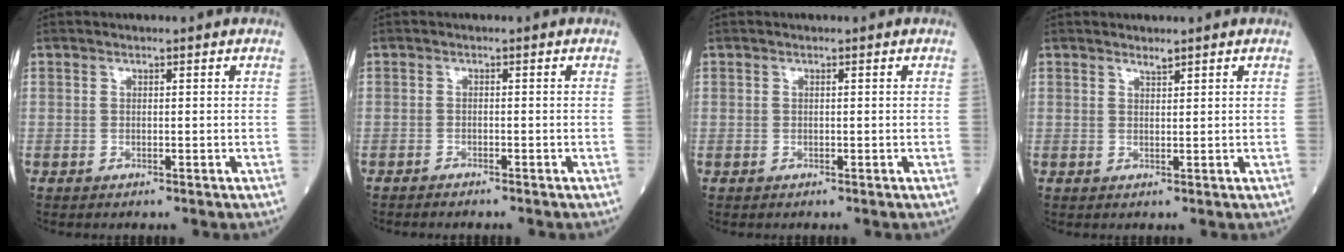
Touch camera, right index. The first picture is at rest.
{"total": 1.4, "force": [-1.3, 0.1, 0.5], "torque": [-0.009, 0.000, -0.018]}
{"total": 0.0}
{"total": 1.0, "force": [0.9, -0.1, 0.3], "torque": [-0.008, -0.006, 0.018]}